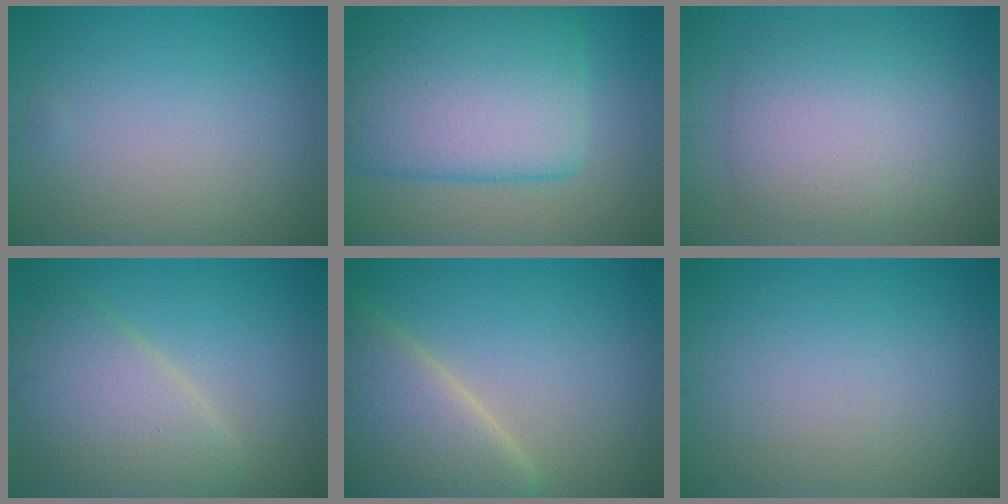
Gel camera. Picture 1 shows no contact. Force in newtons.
{"total": 11.7, "press": 11.6, "slide": 0.8}
{"total": 6.0, "press": 6.0, "slide": 0.3}
{"total": 6.3, "press": 6.3, "slide": 0.3}
{"total": 7.7, "press": 7.7, "slide": 0.7}
{"total": 0.0}